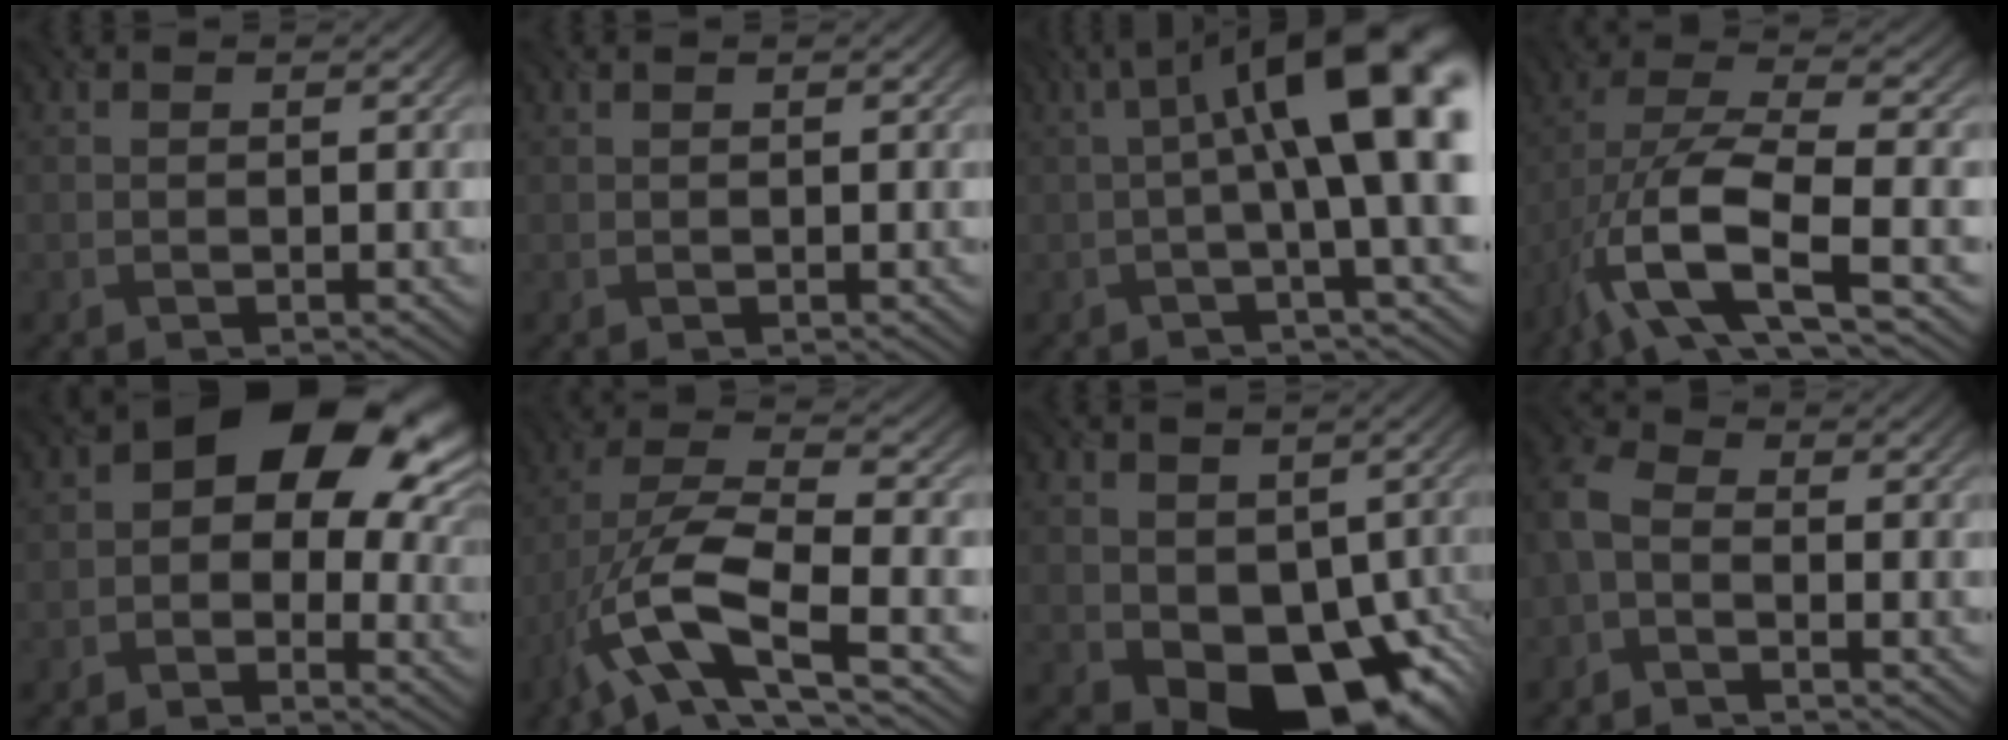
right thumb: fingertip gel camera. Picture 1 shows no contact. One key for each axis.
{"total": 0.9, "fx": 0.7, "fy": 0.1, "fz": 0.7, "tx": -0.014, "ty": 0.003, "tz": 0.011}
{"total": 15.4, "fx": 2.4, "fy": 4.0, "fz": 14.7, "tx": -0.216, "ty": 0.020, "tz": 0.044}
{"total": 12.8, "fx": -5.4, "fy": 4.8, "fz": 10.6, "tx": -0.231, "ty": -0.018, "tz": -0.102}
{"total": 12.0, "fx": 2.7, "fy": 7.6, "fz": 8.9, "tx": -0.106, "ty": 0.006, "tz": 0.030}
{"total": 12.8, "fx": -5.7, "fy": 4.4, "fz": 10.5, "tx": -0.220, "ty": -0.008, "tz": -0.113}
{"total": 13.5, "fx": -3.4, "fy": 9.5, "fz": 9.0, "tx": -0.117, "ty": -0.041, "tz": -0.041}
{"total": 4.1, "fx": -1.7, "fy": 2.4, "fz": 2.9, "tx": -0.077, "ty": -0.001, "tz": -0.050}